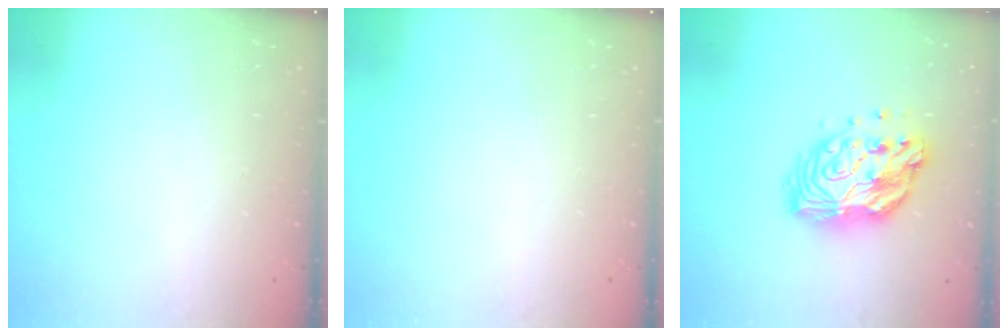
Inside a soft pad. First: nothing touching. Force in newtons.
{"total": 0.0}
{"total": 12.8, "press": 12.8, "slide": 0.9}